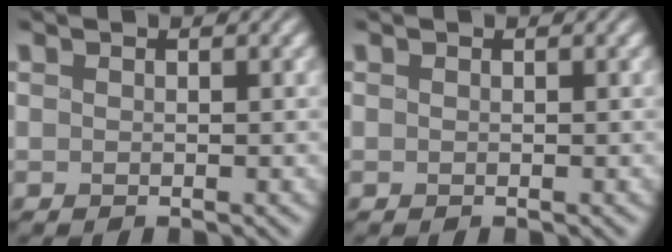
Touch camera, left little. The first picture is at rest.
{"total": 0.0}